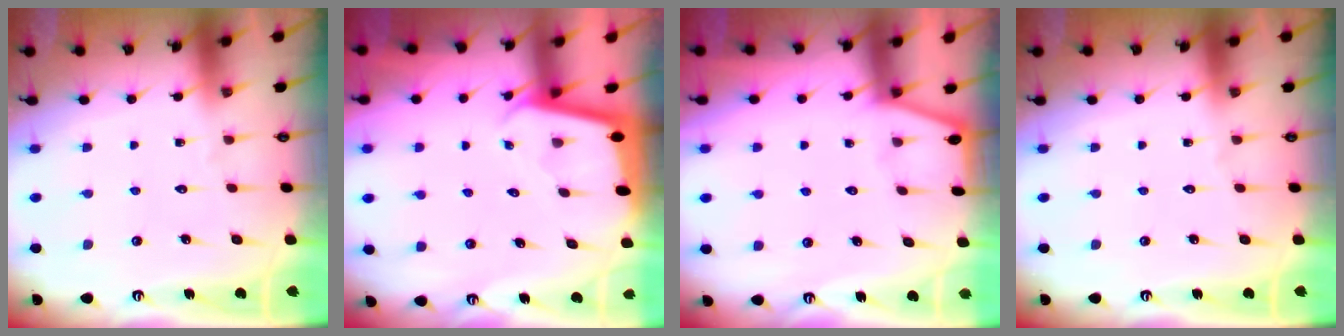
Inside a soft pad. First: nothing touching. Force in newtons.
{"total": 1.8, "press": 1.8, "slide": 0.0}
{"total": 1.3, "press": 1.3, "slide": 0.1}
{"total": 0.0}